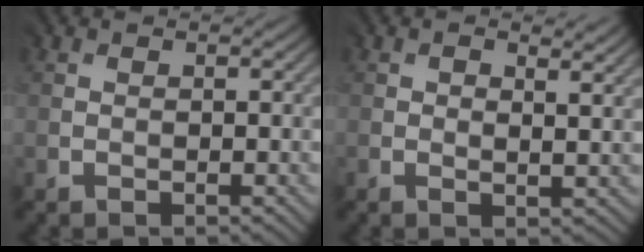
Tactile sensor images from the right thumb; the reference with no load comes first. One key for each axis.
{"total": 3.1, "fx": 1.7, "fy": 1.1, "fz": 2.3, "tx": -0.044, "ty": -0.006, "tz": 0.028}